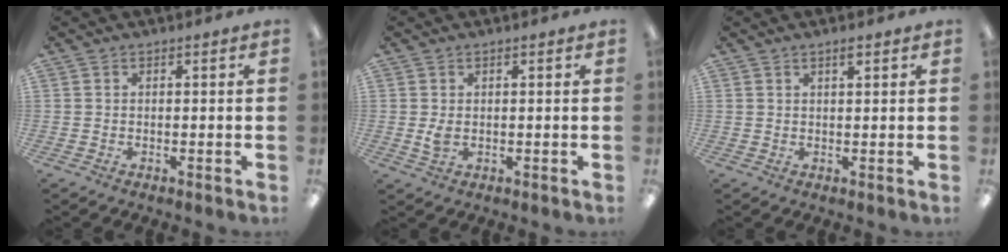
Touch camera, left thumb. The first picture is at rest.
{"total": 2.8, "force": [0.1, 1.7, 2.2], "torque": [-0.049, -0.004, -0.005]}
{"total": 1.9, "force": [1.4, 0.3, 1.2], "torque": [-0.019, -0.003, 0.022]}